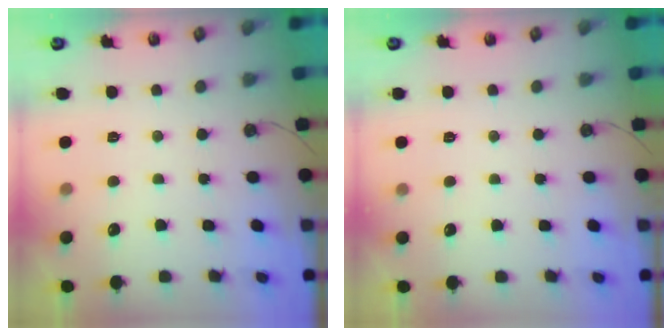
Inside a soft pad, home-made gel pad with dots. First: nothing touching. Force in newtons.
{"total": 1.7, "press": 0.9, "slide": 1.5}